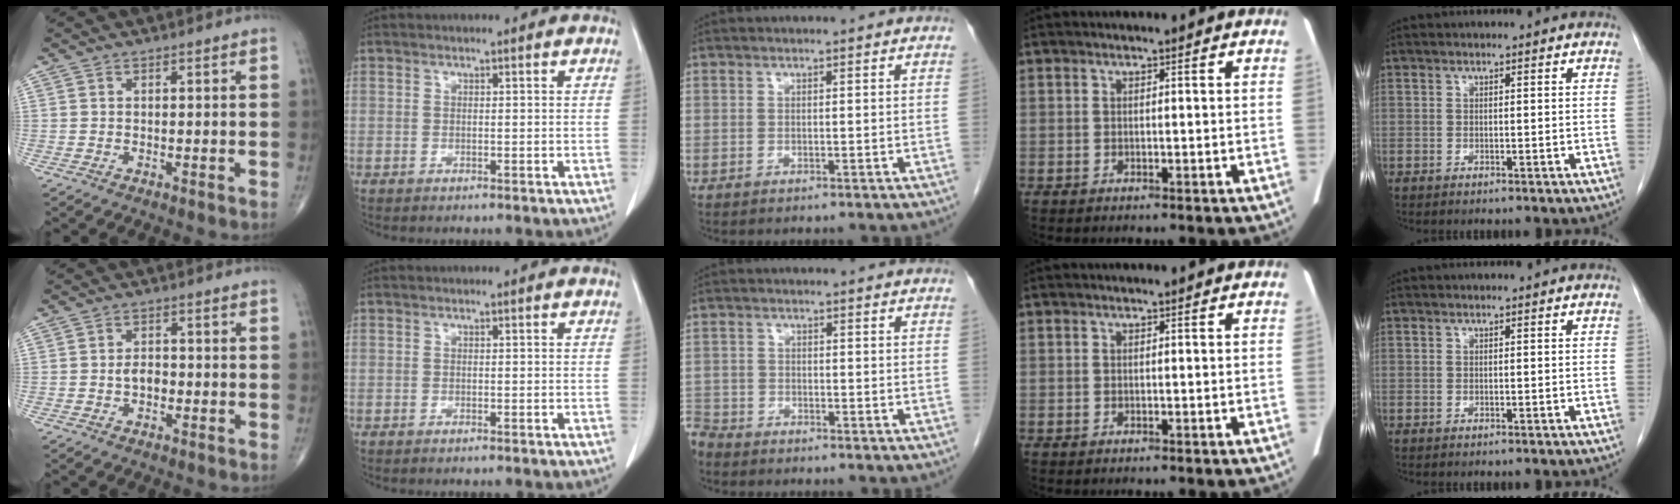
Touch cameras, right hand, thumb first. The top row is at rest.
{"thumb": {"total": 3.0, "force": [-0.7, 1.9, 2.2], "torque": [-0.029, 0.007, -0.016]}, "middle": {"total": 4.2, "force": [-4.0, 1.2, 0.2], "torque": [-0.003, -0.009, -0.082]}}